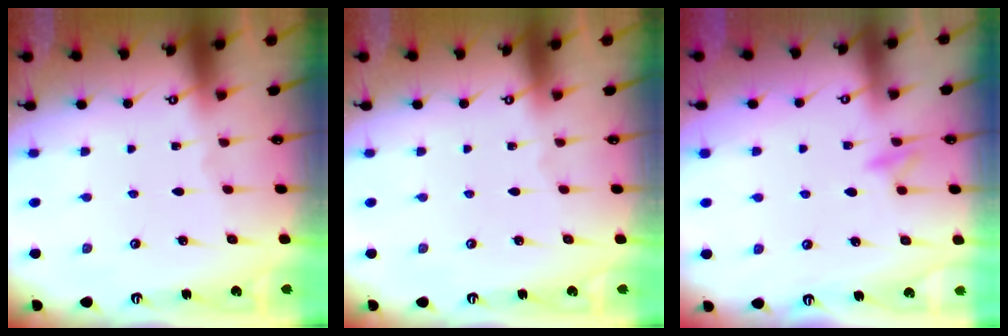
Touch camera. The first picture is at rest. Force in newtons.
{"total": 0.0}
{"total": 8.7, "press": 8.7, "slide": 0.9}